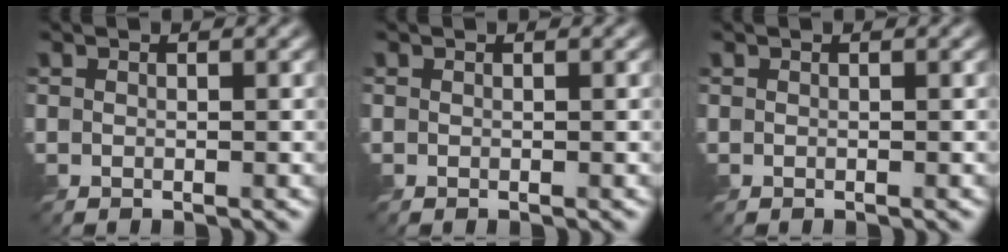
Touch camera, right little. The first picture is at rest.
{"total": 0.0}
{"total": 0.0}